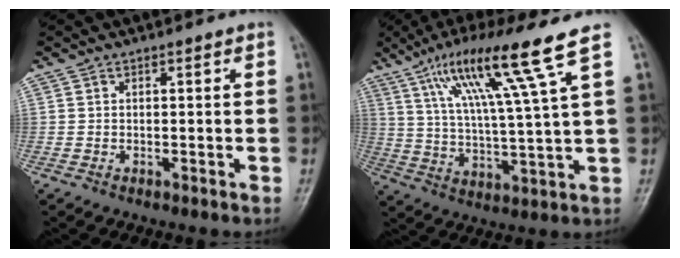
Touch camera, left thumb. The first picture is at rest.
{"total": 15.5, "force": [8.4, 0.1, 13.0], "torque": [-0.231, -0.024, 0.150]}